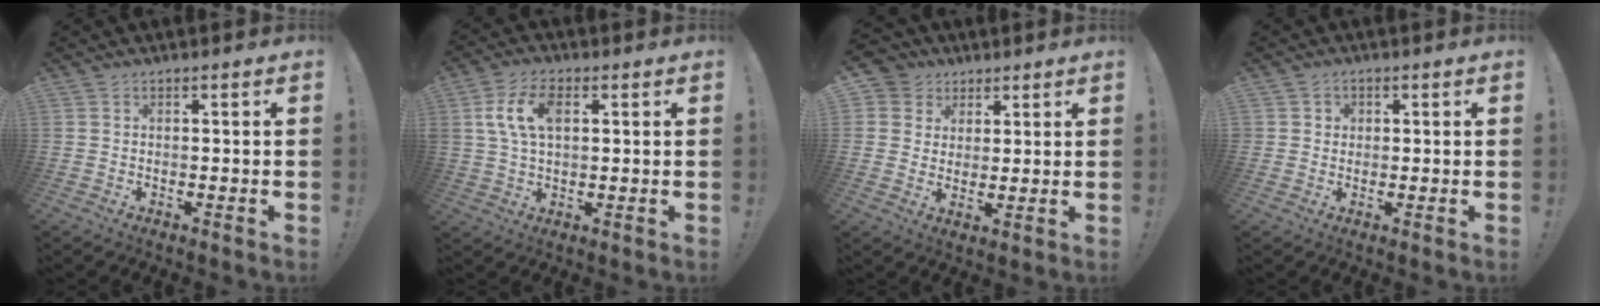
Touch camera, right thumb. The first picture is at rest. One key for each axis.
{"total": 9.9, "fx": 2.5, "fy": 5.9, "fz": 7.6, "tx": -0.155, "ty": 0.006, "tz": 0.044}
{"total": 6.6, "fx": 2.8, "fy": 5.9, "fz": 0.9, "tx": -0.028, "ty": -0.012, "tz": 0.060}
{"total": 2.0, "fx": 0.4, "fy": 2.0, "fz": 0.3, "tx": -0.006, "ty": 0.001, "tz": 0.007}